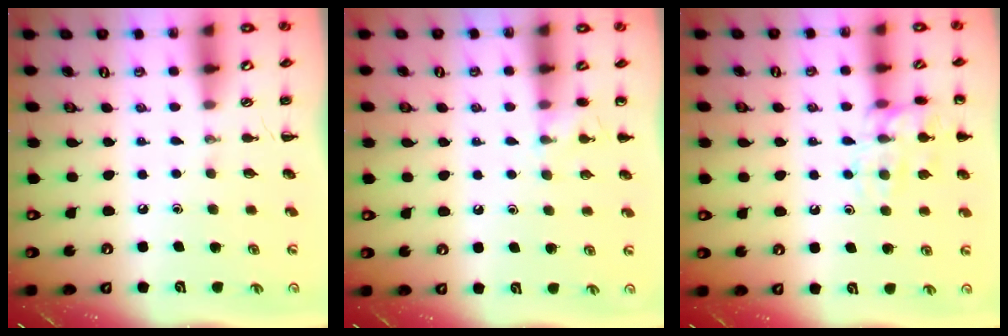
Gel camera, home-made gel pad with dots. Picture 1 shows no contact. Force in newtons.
{"total": 5.0, "press": 4.8, "slide": 1.4}
{"total": 13.7, "press": 13.7, "slide": 0.8}